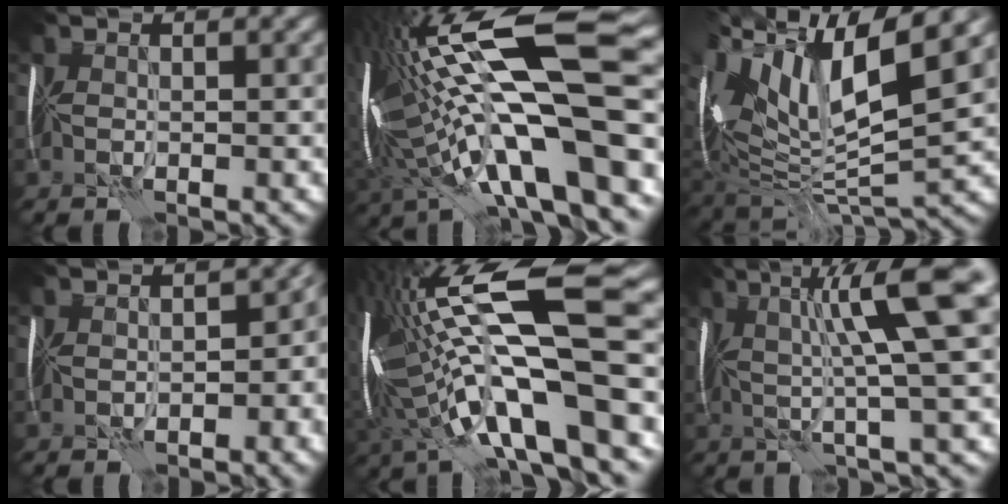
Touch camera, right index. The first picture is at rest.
{"total": 20.4, "force": [1.5, 6.8, 19.2], "torque": [-0.338, -0.010, 0.030]}
{"total": 14.2, "force": [5.8, 5.7, 11.7], "torque": [-0.230, 0.021, 0.100]}
{"total": 7.5, "force": [-1.6, 4.6, 5.6], "torque": [-0.009, 0.009, -0.019]}
{"total": 18.7, "force": [-0.2, 6.0, 17.8], "torque": [-0.319, 0.009, -0.005]}
{"total": 9.3, "force": [2.1, 1.2, 9.0], "torque": [-0.135, 0.014, 0.033]}